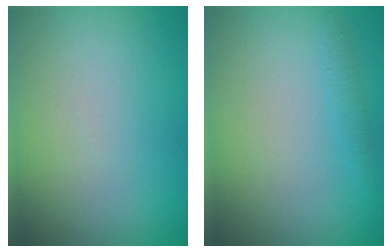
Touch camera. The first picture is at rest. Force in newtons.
{"total": 0.9, "press": 0.9, "slide": 0.0}